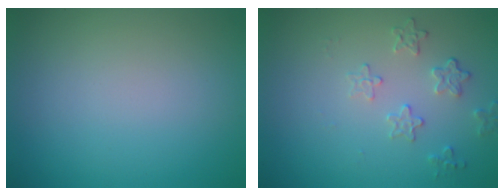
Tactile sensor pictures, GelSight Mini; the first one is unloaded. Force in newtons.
{"total": 1.9, "press": 1.3, "slide": 1.4}